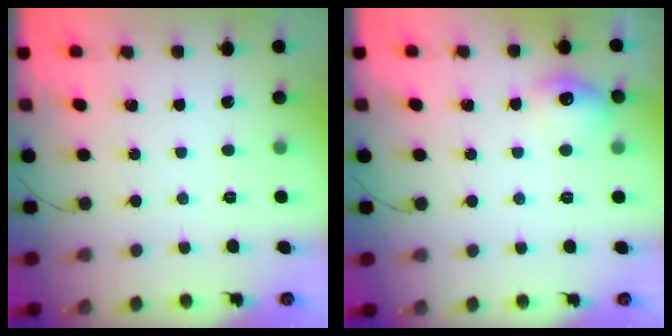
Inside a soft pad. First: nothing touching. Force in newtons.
{"total": 9.3, "press": 9.3, "slide": 0.3}